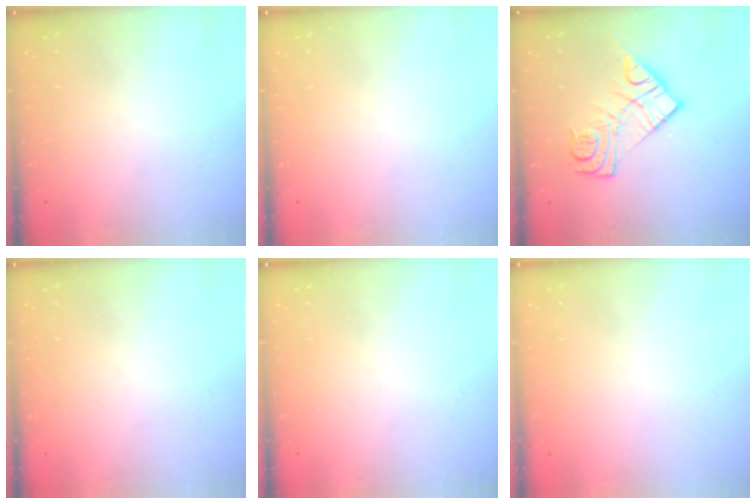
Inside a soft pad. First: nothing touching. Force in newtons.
{"total": 0.0}
{"total": 13.7, "press": 13.7, "slide": 1.0}
{"total": 0.0}
{"total": 0.0}
{"total": 1.6, "press": 1.6, "slide": 0.1}